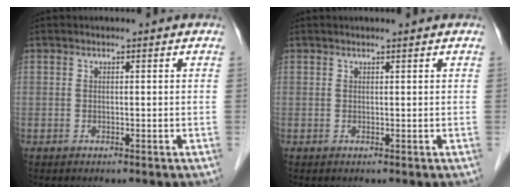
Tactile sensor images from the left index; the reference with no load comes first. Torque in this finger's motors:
{"motor_torque": [0.17, -0.08, 0.06, 0.01]}